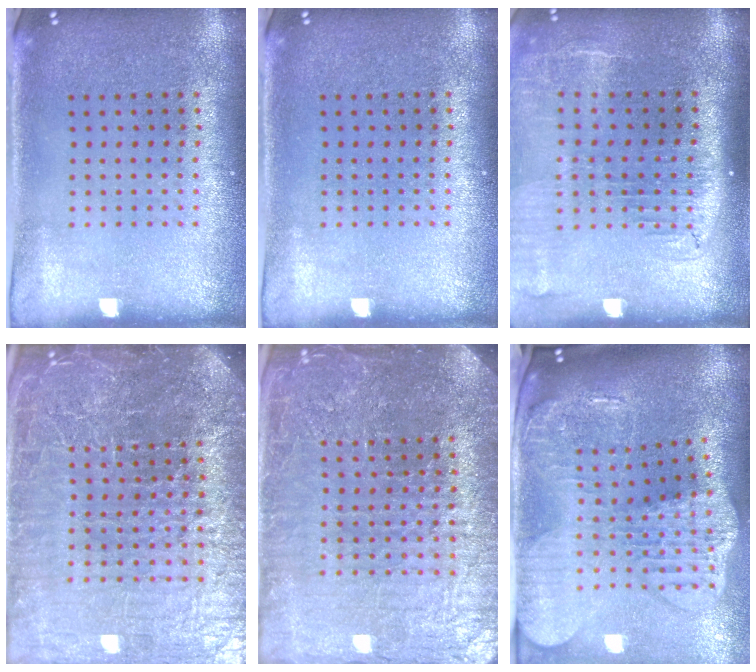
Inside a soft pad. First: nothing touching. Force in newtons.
{"total": 0.0}
{"total": 2.2, "press": 1.8, "slide": 1.3}
{"total": 7.0, "press": 6.1, "slide": 3.4}
{"total": 5.6, "press": 5.1, "slide": 2.5}
{"total": 4.4, "press": 3.4, "slide": 2.9}